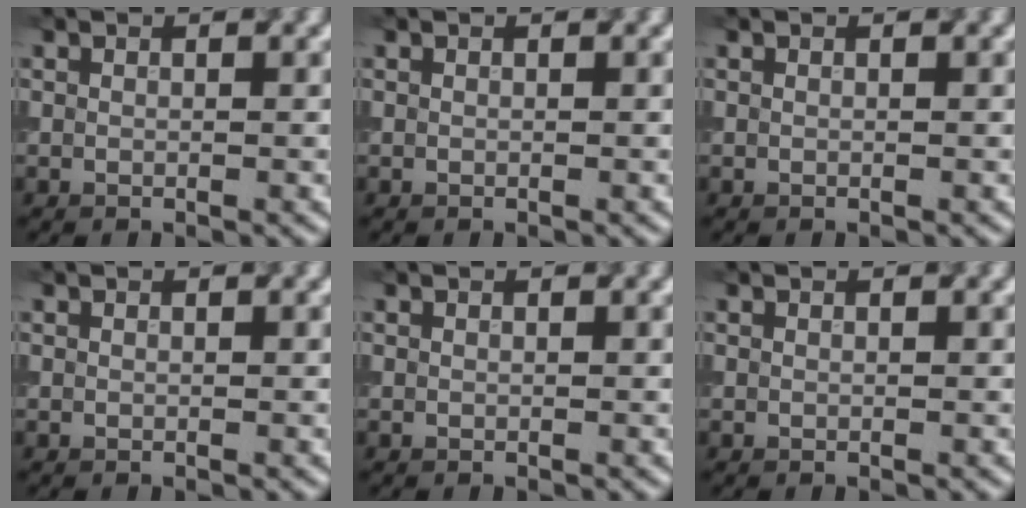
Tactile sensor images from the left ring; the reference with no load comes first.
{"total": 0.0}
{"total": 0.0}
{"total": 0.0}
{"total": 0.0}
{"total": 0.0}